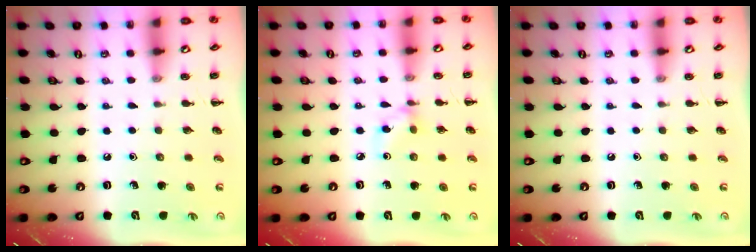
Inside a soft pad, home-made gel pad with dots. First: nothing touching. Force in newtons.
{"total": 3.3, "press": 3.0, "slide": 1.2}
{"total": 0.0}